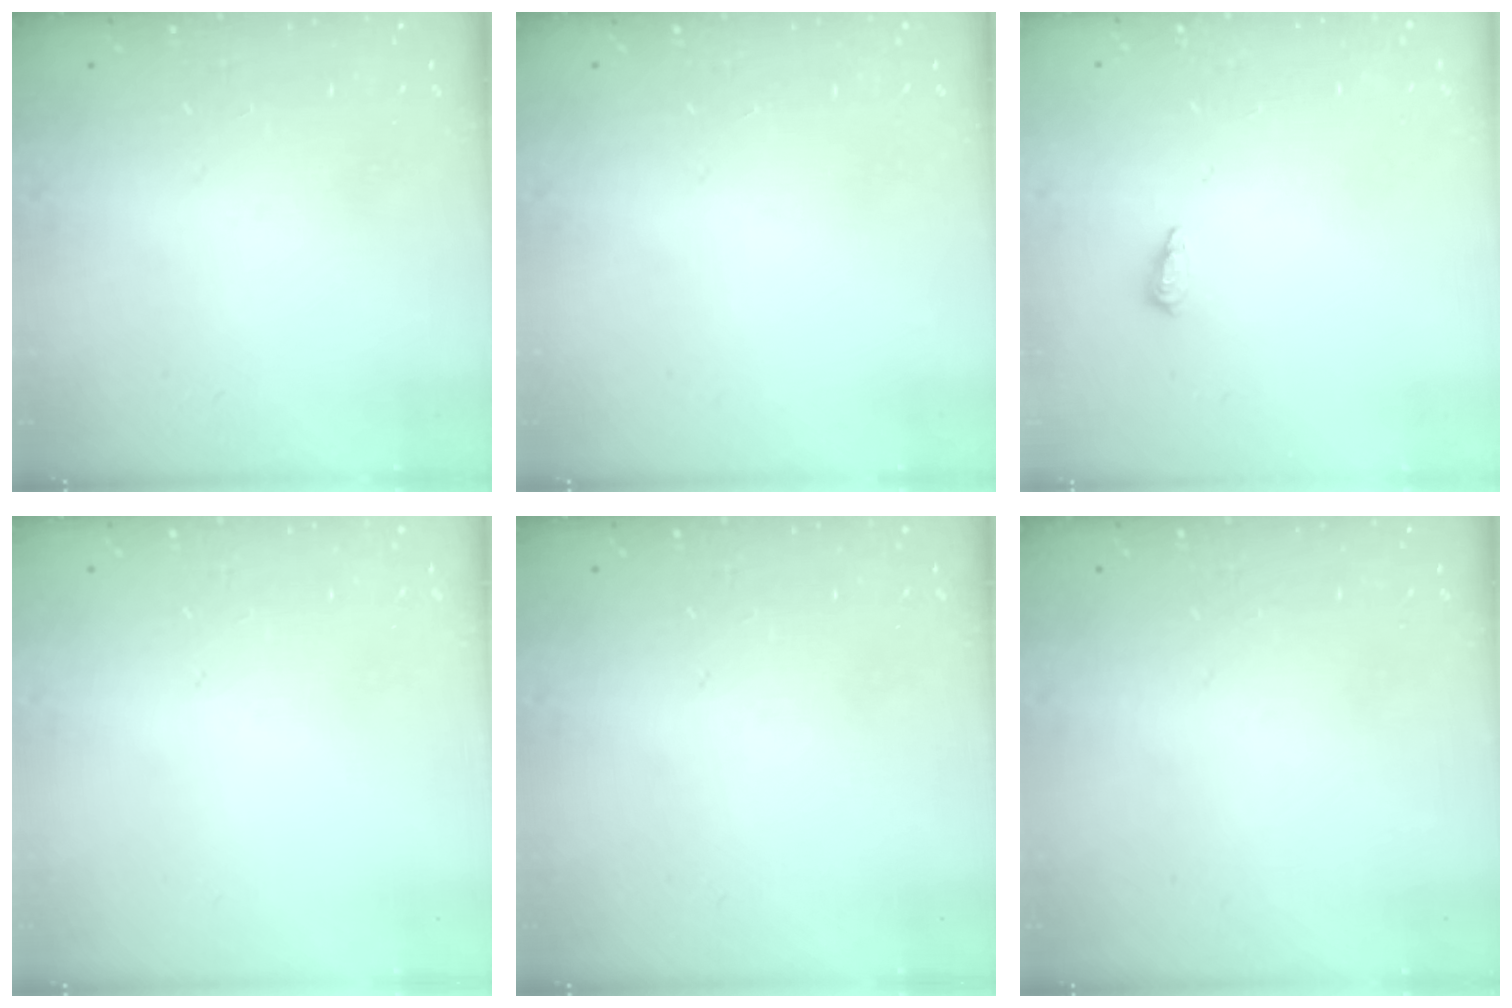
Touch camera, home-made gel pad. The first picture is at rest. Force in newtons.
{"total": 0.0}
{"total": 3.4, "press": 3.3, "slide": 0.5}
{"total": 0.0}
{"total": 0.0}
{"total": 0.0}